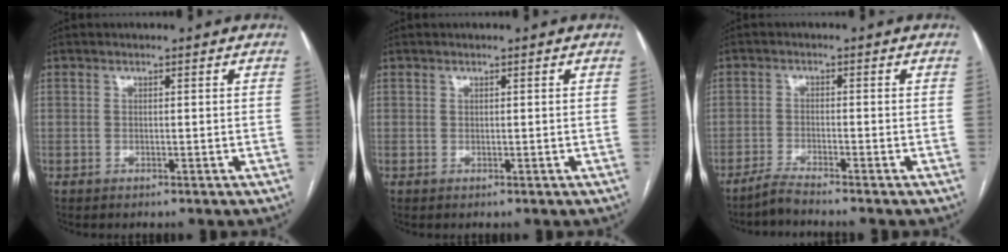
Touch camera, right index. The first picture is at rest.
{"total": 0.0}
{"total": 3.1, "force": [-2.8, -1.0, 0.7], "torque": [-0.021, -0.011, -0.059]}